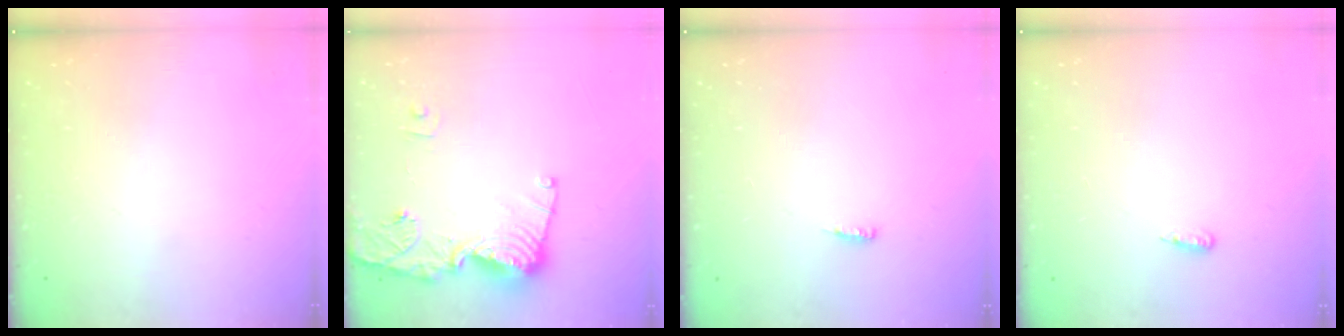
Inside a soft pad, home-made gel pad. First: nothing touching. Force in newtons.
{"total": 13.6, "press": 13.5, "slide": 1.8}
{"total": 4.3, "press": 4.1, "slide": 1.3}
{"total": 4.4, "press": 3.4, "slide": 2.9}